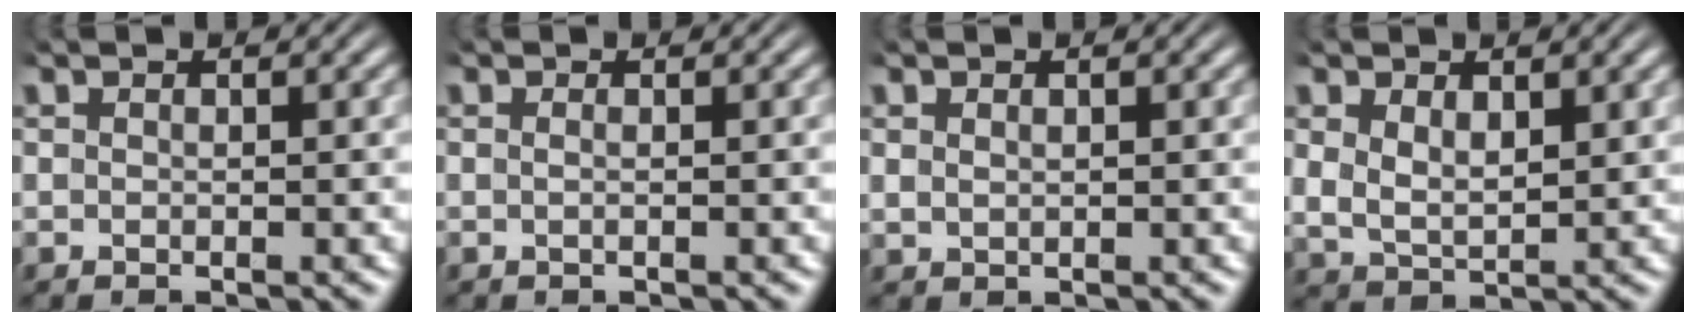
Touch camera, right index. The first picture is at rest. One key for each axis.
{"total": 0.6, "fx": -0.2, "fy": -0.3, "fz": 0.4, "tx": -0.010, "ty": -0.005, "tz": -0.002}
{"total": 0.6, "fx": 0.4, "fy": 0.2, "fz": 0.4, "tx": -0.010, "ty": -0.004, "tz": 0.017}
{"total": 4.1, "fx": 0.8, "fy": 3.4, "fz": 2.2, "tx": -0.065, "ty": -0.021, "tz": 0.022}